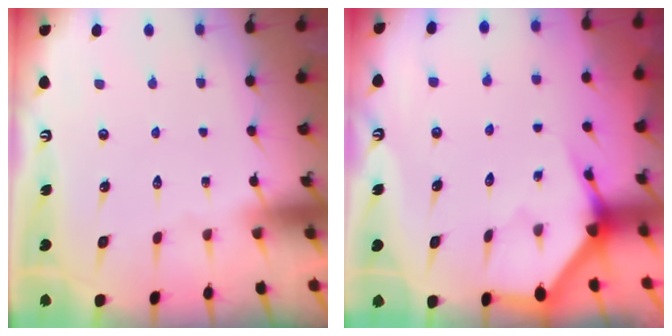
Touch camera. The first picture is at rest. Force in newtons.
{"total": 3.6, "press": 3.6, "slide": 0.2}